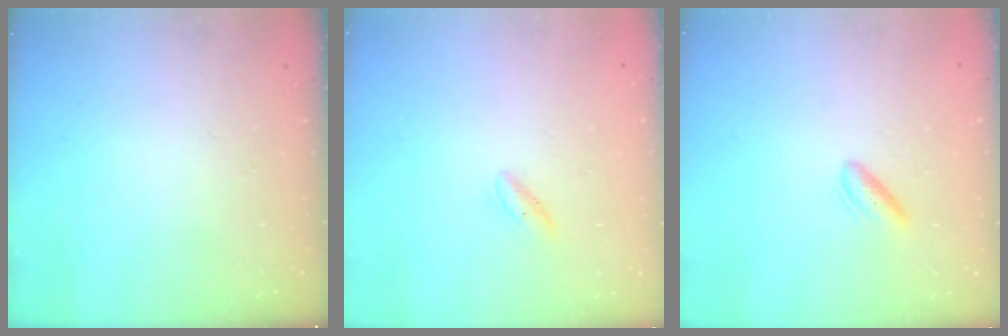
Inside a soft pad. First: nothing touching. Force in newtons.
{"total": 2.2, "press": 2.0, "slide": 0.8}
{"total": 2.4, "press": 2.2, "slide": 1.1}